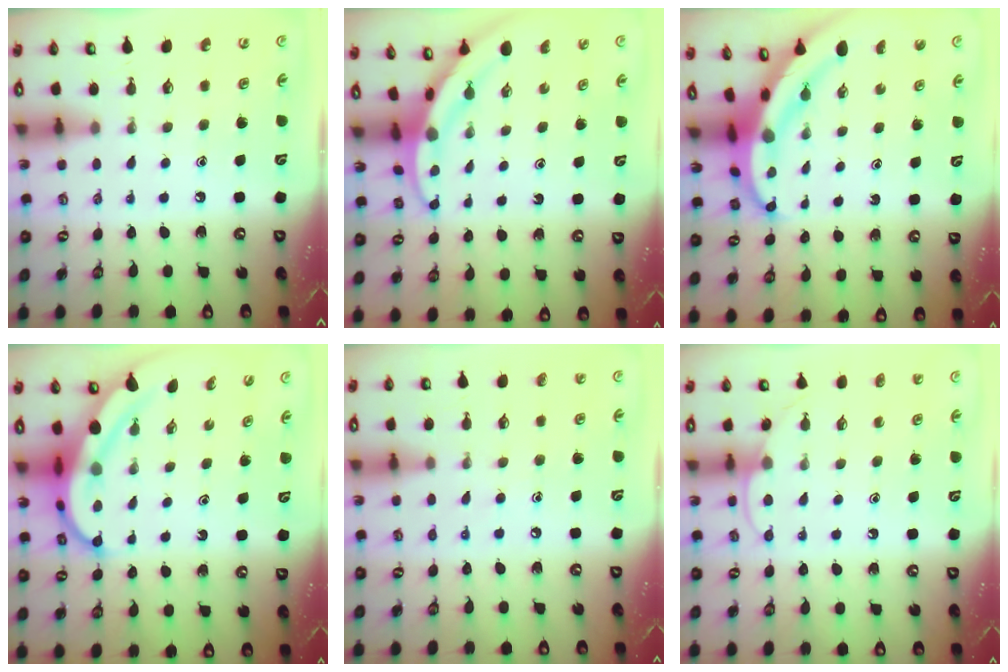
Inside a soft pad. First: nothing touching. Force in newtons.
{"total": 3.3, "press": 3.3, "slide": 0.2}
{"total": 5.7, "press": 5.7, "slide": 0.7}
{"total": 6.5, "press": 6.5, "slide": 0.8}
{"total": 4.8, "press": 4.8, "slide": 0.6}
{"total": 6.6, "press": 6.6, "slide": 0.6}